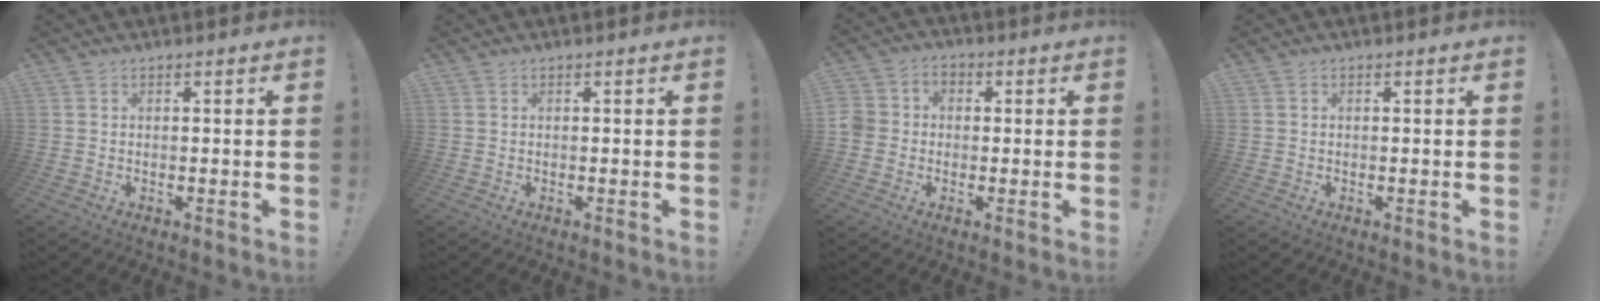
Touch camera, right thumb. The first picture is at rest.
{"total": 0.0}
{"total": 5.5, "force": [-1.4, 5.0, 2.0], "torque": [-0.044, 0.016, -0.028]}
{"total": 0.0}